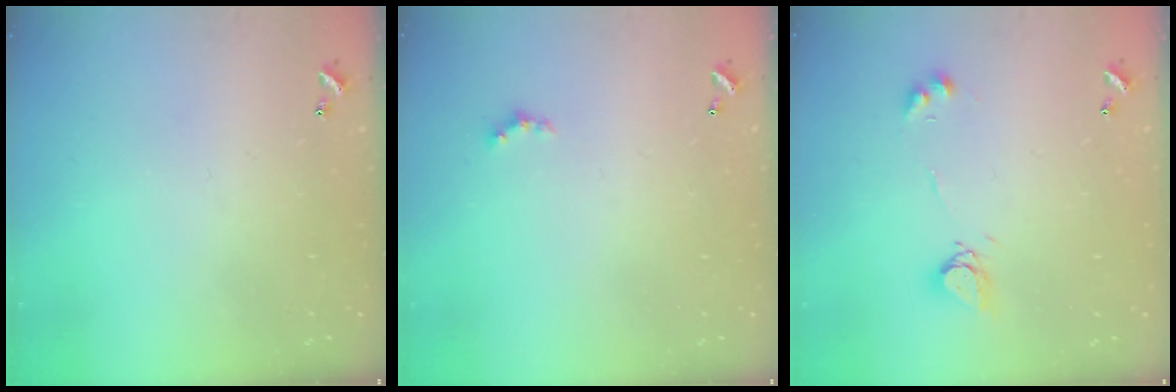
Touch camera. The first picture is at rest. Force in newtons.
{"total": 1.6, "press": 1.6, "slide": 0.4}
{"total": 6.7, "press": 6.7, "slide": 0.5}